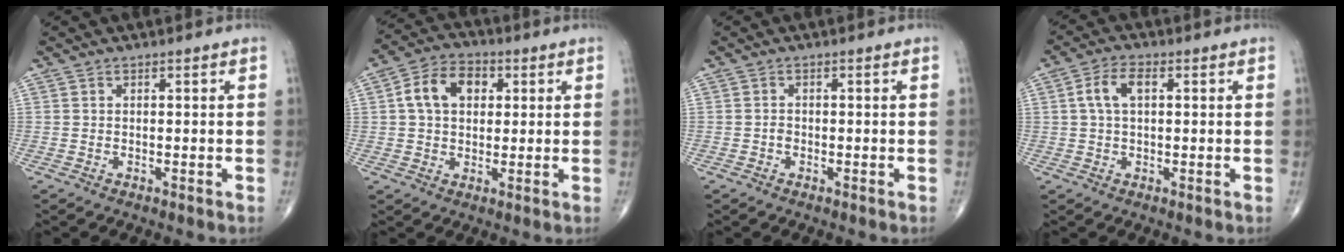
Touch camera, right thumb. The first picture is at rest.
{"total": 9.4, "force": [2.1, 6.7, 6.3], "torque": [-0.095, 0.014, 0.029]}
{"total": 0.5, "force": [-0.3, 0.4, 0.1], "torque": [0.001, 0.002, -0.008]}
{"total": 5.5, "force": [1.3, 2.8, 4.6], "torque": [-0.098, 0.013, 0.023]}